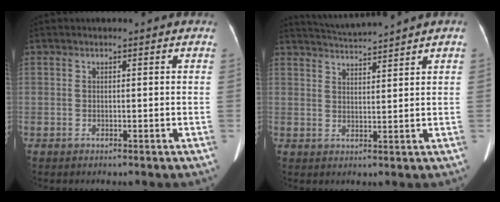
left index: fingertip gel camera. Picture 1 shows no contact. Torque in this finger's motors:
{"motor_torque": [0.05, -0.47, -0.06, 0.03]}